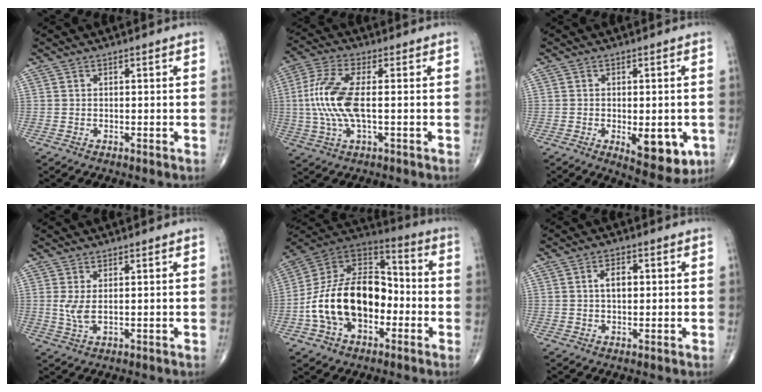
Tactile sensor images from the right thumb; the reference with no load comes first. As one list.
[{"total": 11.7, "force": [-0.1, 4.2, 10.9], "torque": [-0.261, 0.008, -0.005]}, {"total": 9.6, "force": [-2.7, 4.3, 8.1], "torque": [-0.083, -0.013, -0.026]}, {"total": 4.7, "force": [0.4, 1.9, 4.3], "torque": [-0.105, -0.009, 0.015]}, {"total": 21.3, "force": [-4.4, 13.7, 15.7], "torque": [-0.257, 0.051, -0.078]}, {"total": 3.6, "force": [0.6, 2.1, 2.9], "torque": [-0.049, 0.004, 0.009]}]